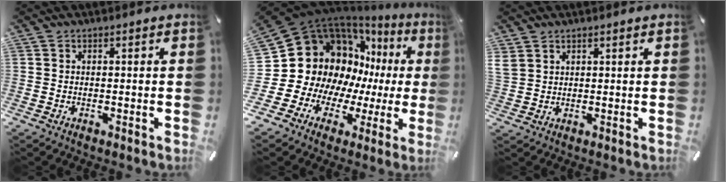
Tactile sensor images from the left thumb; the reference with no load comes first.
{"total": 21.5, "force": [5.9, 17.5, 11.0], "torque": [-0.202, -0.067, 0.141]}
{"total": 2.4, "force": [1.9, 1.4, 0.6], "torque": [-0.015, -0.003, 0.038]}